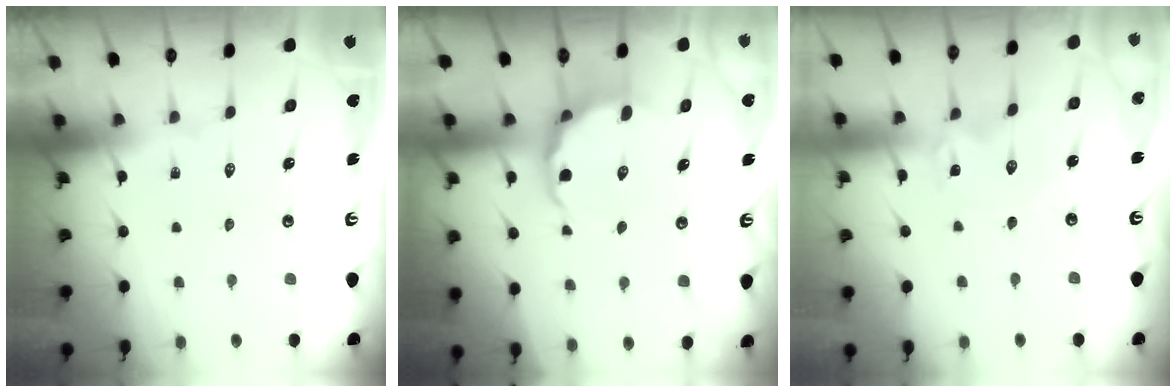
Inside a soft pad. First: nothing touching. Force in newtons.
{"total": 5.9, "press": 5.6, "slide": 1.8}
{"total": 0.0}